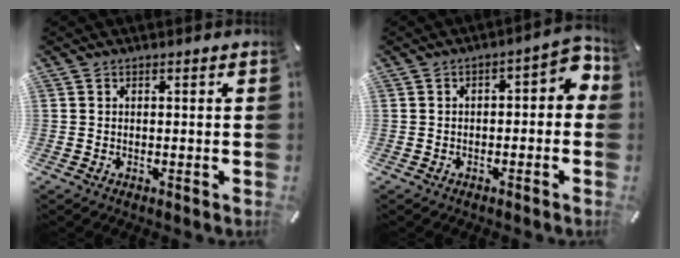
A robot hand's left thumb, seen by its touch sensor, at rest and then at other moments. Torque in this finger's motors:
{"motor_torque": [-0.01, -0.07, -0.08, 0.01, 0.02]}